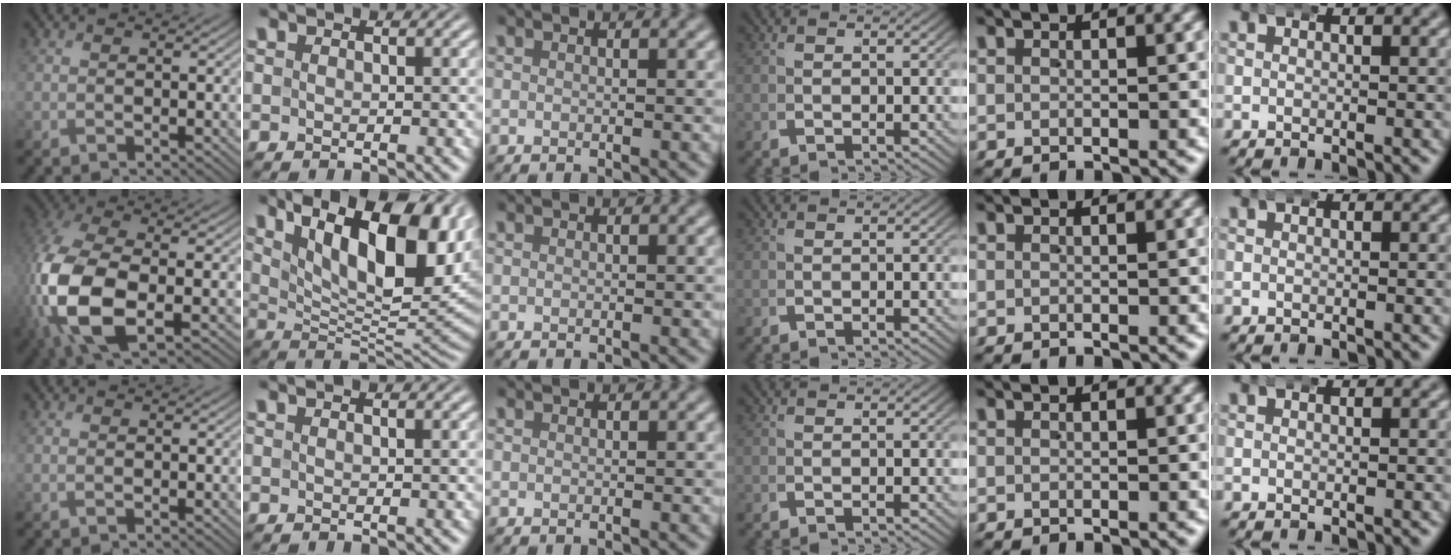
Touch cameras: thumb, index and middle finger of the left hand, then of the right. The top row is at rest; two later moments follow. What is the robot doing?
{"motion": "wrap", "object": "aluminum foil"}